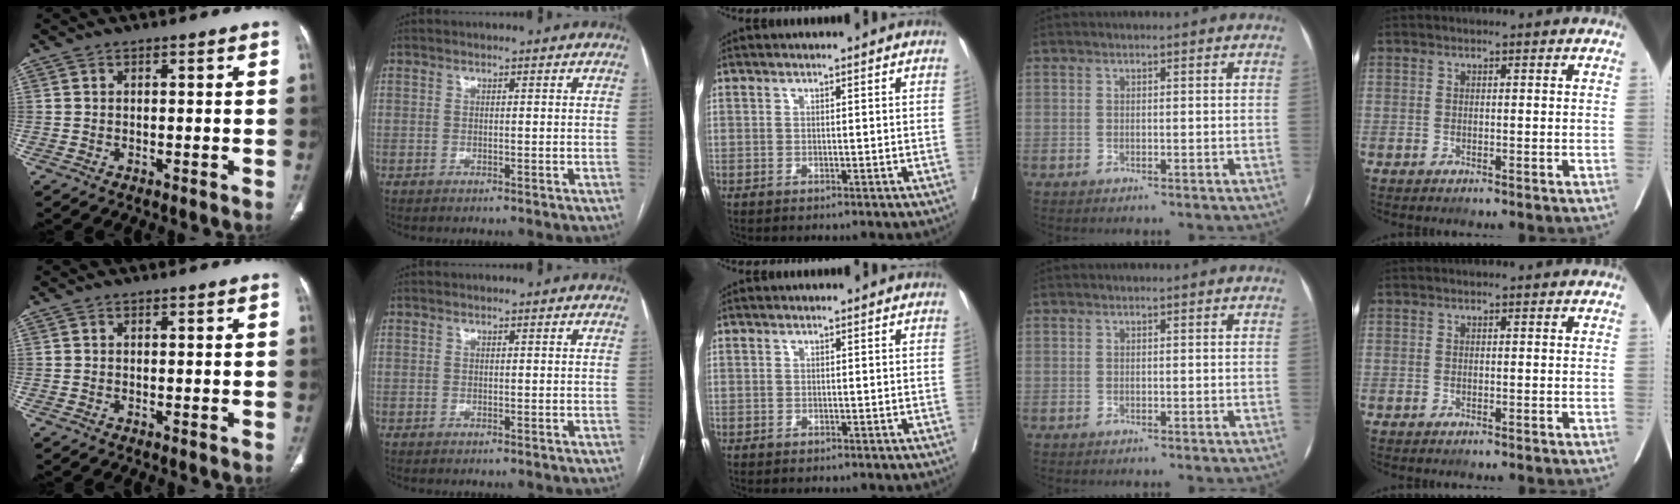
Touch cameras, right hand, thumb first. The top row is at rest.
{}